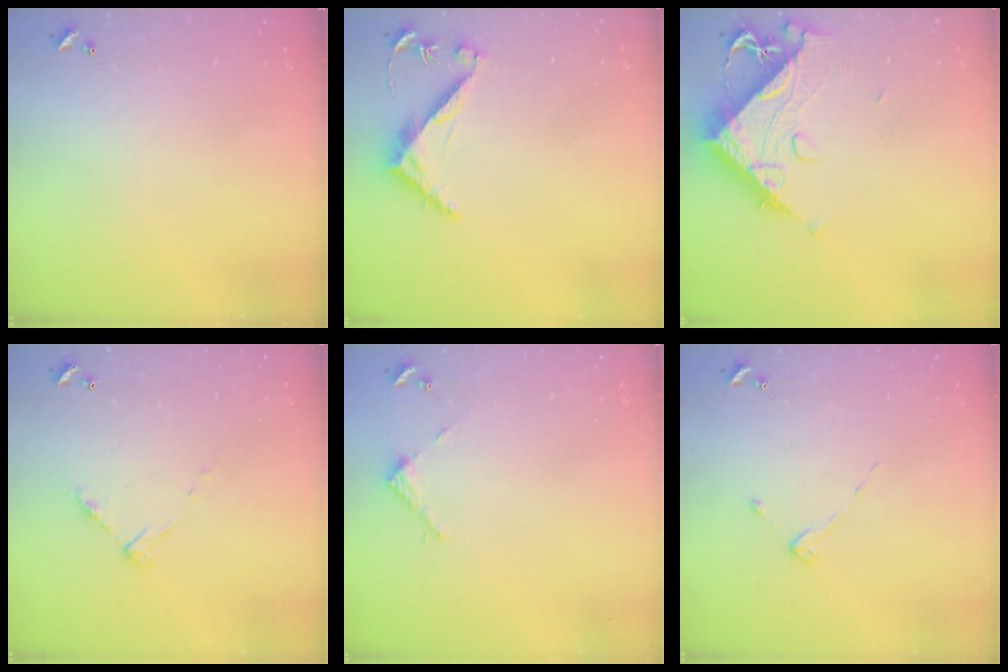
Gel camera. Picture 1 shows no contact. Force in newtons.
{"total": 7.7, "press": 7.7, "slide": 0.5}
{"total": 11.9, "press": 11.8, "slide": 1.4}
{"total": 7.3, "press": 7.3, "slide": 0.6}
{"total": 2.7, "press": 2.7, "slide": 0.2}
{"total": 2.9, "press": 2.8, "slide": 0.3}